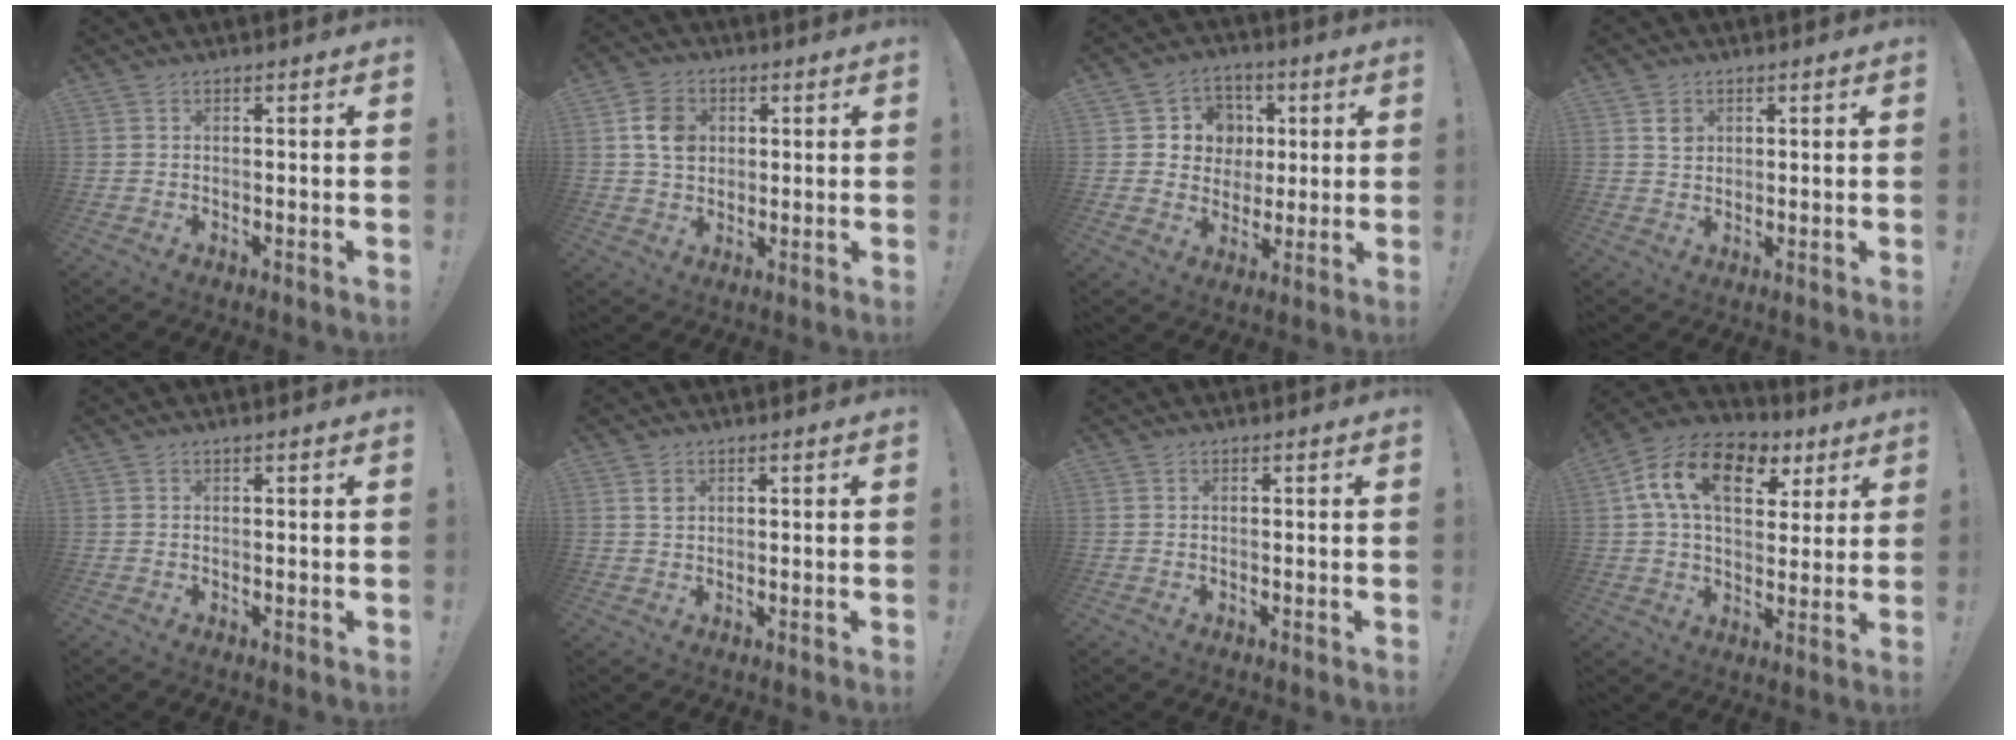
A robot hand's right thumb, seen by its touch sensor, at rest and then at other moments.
{"total": 8.8, "force": [2.1, 7.2, 4.5], "torque": [-0.063, 0.009, 0.044]}
{"total": 8.6, "force": [1.2, 8.3, 1.6], "torque": [-0.015, -0.009, 0.030]}
{"total": 3.3, "force": [1.5, 2.8, 1.0], "torque": [0.001, -0.007, 0.025]}
{"total": 0.6, "force": [0.3, -0.3, 0.4], "torque": [-0.008, 0.001, 0.006]}
{"total": 2.2, "force": [1.2, 1.6, 0.9], "torque": [-0.001, -0.005, 0.019]}
{"total": 0.0}
{"total": 16.8, "force": [6.8, 10.3, 11.4], "torque": [-0.176, -0.016, 0.120]}